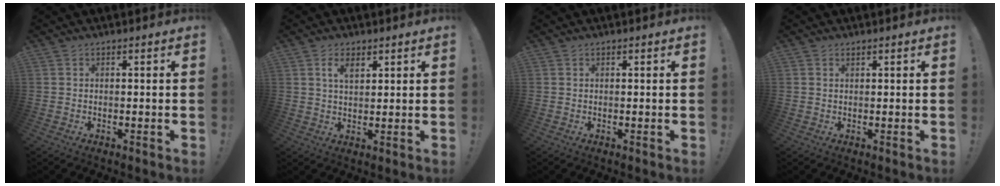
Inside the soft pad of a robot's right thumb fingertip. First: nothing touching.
{"total": 4.5, "force": [2.2, 2.2, 3.3], "torque": [-0.054, -0.006, 0.038]}
{"total": 0.0}
{"total": 0.5, "force": [0.5, 0.2, 0.2], "torque": [0.000, -0.001, 0.008]}